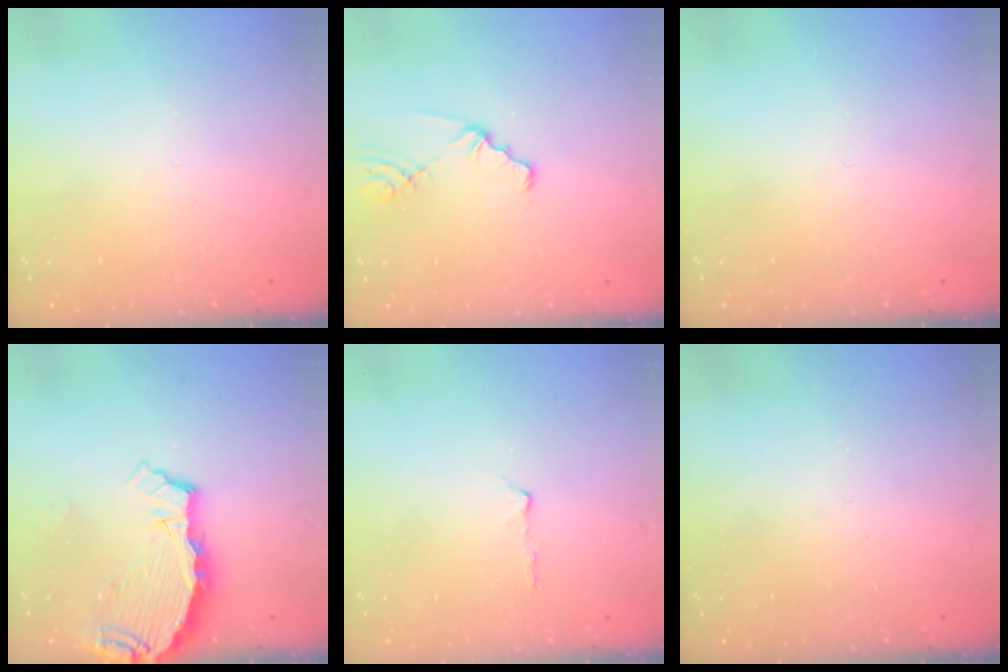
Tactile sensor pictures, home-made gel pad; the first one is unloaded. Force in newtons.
{"total": 1.6, "press": 1.6, "slide": 0.1}
{"total": 0.0}
{"total": 4.7, "press": 4.7, "slide": 0.2}
{"total": 2.9, "press": 2.8, "slide": 0.8}
{"total": 0.0}